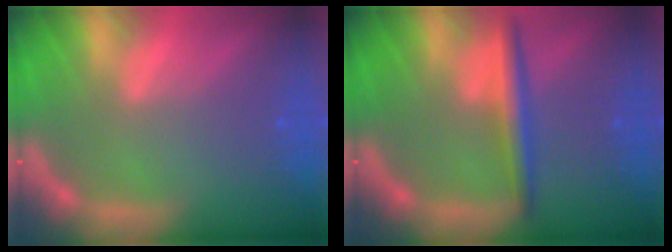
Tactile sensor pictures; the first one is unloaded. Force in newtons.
{"total": 3.5}